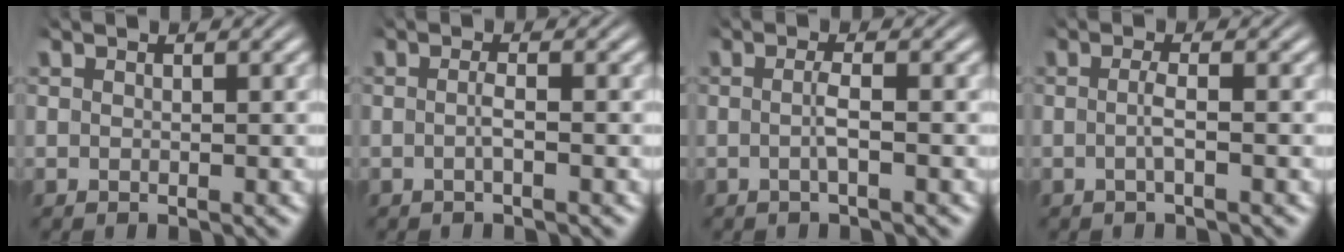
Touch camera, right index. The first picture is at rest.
{"total": 1.2, "force": [-0.7, -0.2, 1.0], "torque": [-0.021, -0.002, -0.013]}
{"total": 1.6, "force": [-0.7, -0.3, 1.4], "torque": [-0.028, -0.002, -0.013]}
{"total": 1.5, "force": [-0.7, -0.3, 1.3], "torque": [-0.028, -0.004, -0.011]}